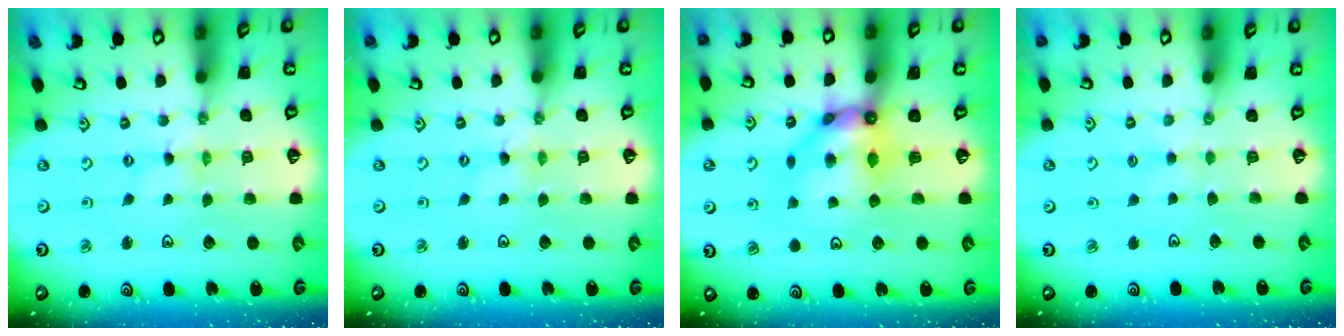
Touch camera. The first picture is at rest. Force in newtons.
{"total": 0.0}
{"total": 9.0, "press": 9.0, "slide": 0.6}
{"total": 2.0, "press": 1.9, "slide": 0.4}